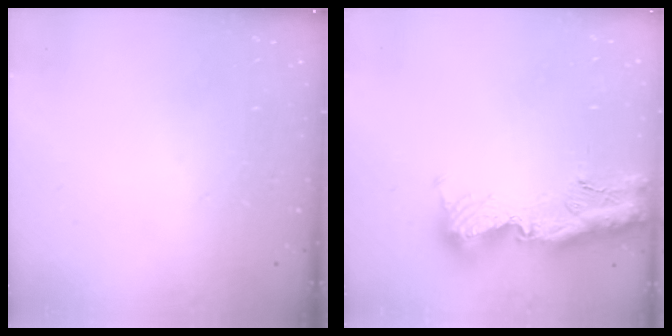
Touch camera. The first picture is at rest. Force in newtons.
{"total": 15.0, "press": 14.9, "slide": 1.8}